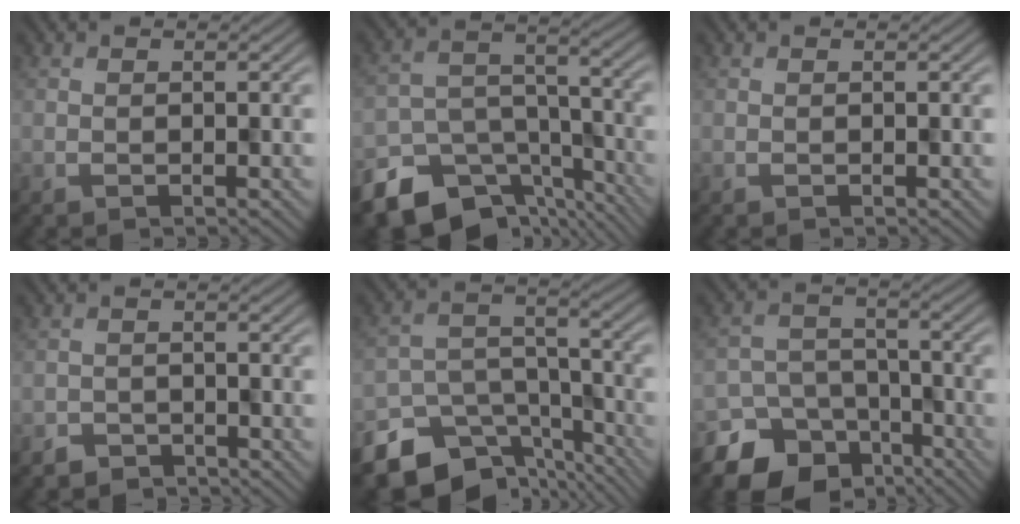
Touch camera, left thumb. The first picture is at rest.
{"total": 12.8, "force": [-9.8, 6.9, 4.3], "torque": [-0.091, -0.026, -0.139]}
{"total": 0.0}
{"total": 2.4, "force": [-2.1, 1.0, -0.2], "torque": [0.009, 0.000, -0.037]}
{"total": 12.8, "force": [-9.9, 6.9, 4.2], "torque": [-0.089, -0.025, -0.137]}
{"total": 13.5, "force": [-9.3, 8.9, 3.9], "torque": [-0.093, -0.032, -0.131]}